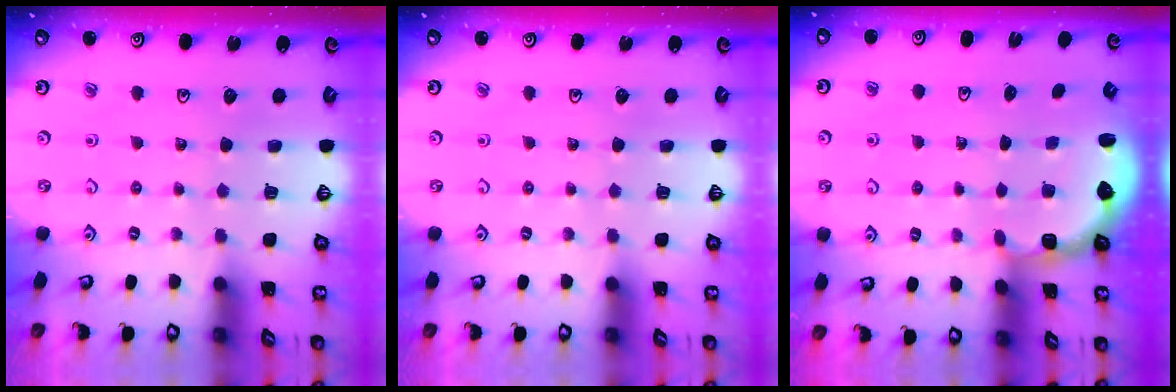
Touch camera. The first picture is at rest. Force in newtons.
{"total": 0.0}
{"total": 2.8, "press": 2.1, "slide": 1.9}